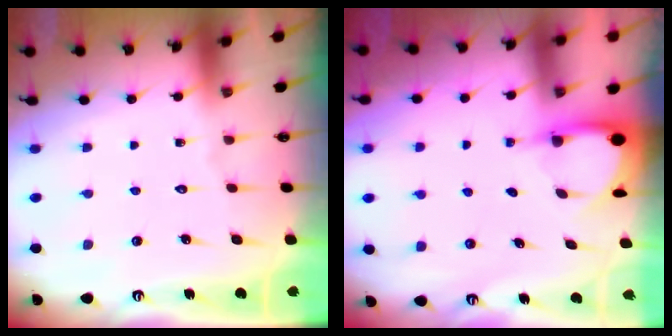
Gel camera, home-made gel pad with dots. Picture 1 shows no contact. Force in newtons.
{"total": 3.4, "press": 3.4, "slide": 0.3}